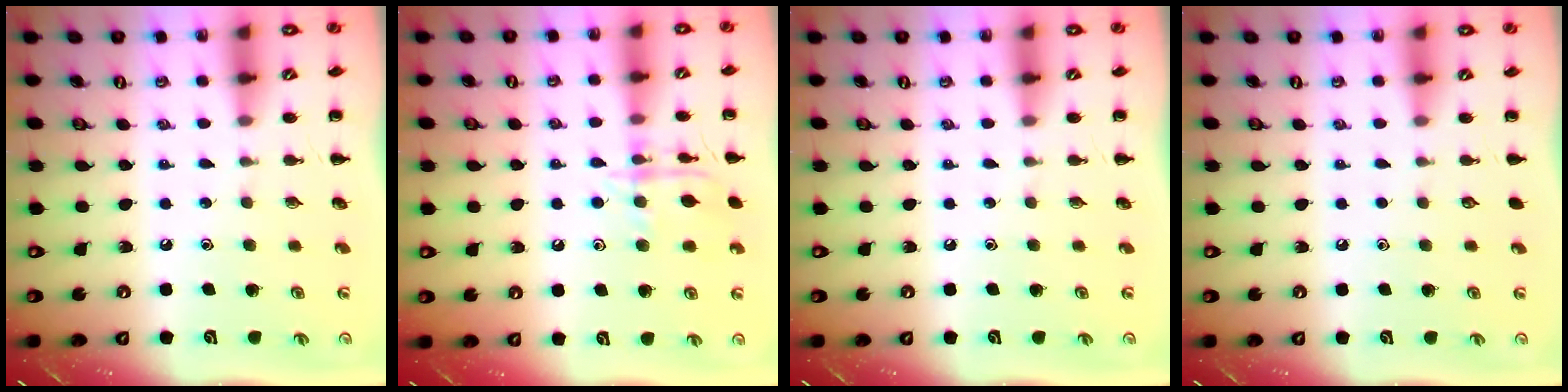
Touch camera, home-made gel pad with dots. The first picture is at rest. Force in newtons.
{"total": 11.3, "press": 11.3, "slide": 0.6}
{"total": 0.0}
{"total": 0.0}